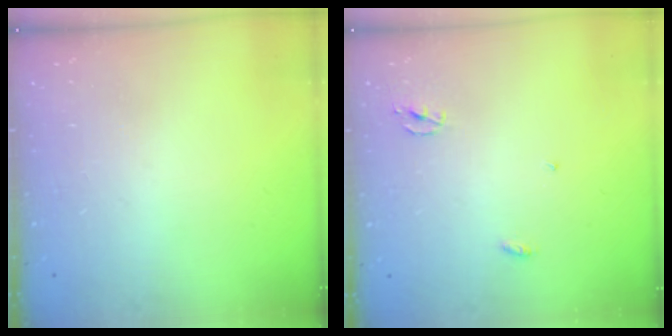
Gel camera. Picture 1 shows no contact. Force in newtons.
{"total": 2.5, "press": 2.5, "slide": 0.1}